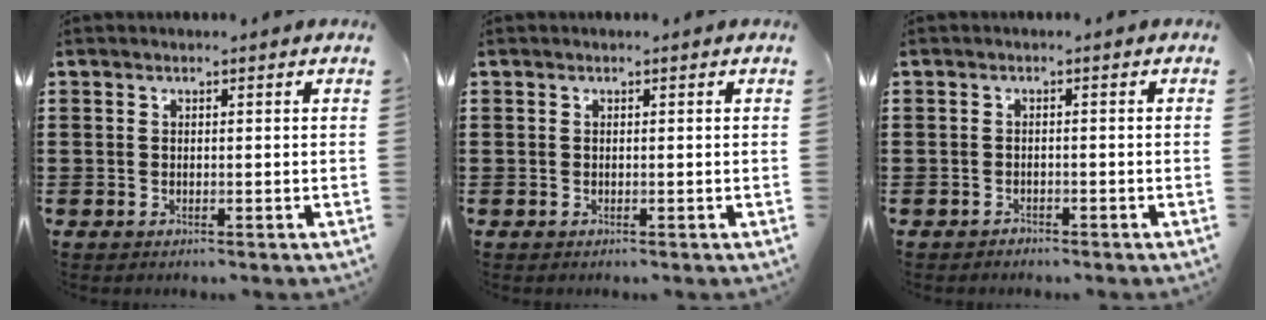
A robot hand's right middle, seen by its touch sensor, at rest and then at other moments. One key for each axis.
{"total": 0.0}
{"total": 0.9, "fx": -0.9, "fy": 0.2, "fz": -0.1, "tx": -0.002, "ty": 0.001, "tz": -0.020}